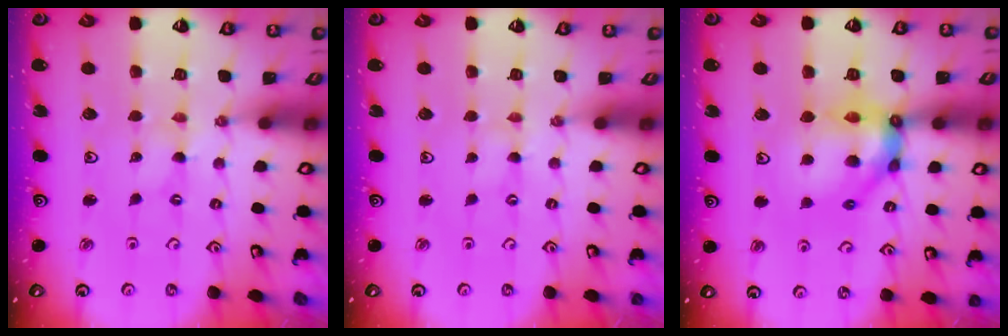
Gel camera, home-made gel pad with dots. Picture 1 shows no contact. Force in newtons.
{"total": 0.0}
{"total": 13.9, "press": 13.9, "slide": 1.5}